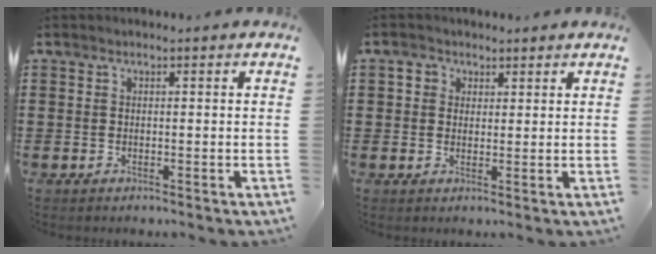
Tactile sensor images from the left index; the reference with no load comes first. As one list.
[{"total": 2.6, "force": [1.5, 2.1, 0.6], "torque": [-0.013, 0.005, 0.025]}]